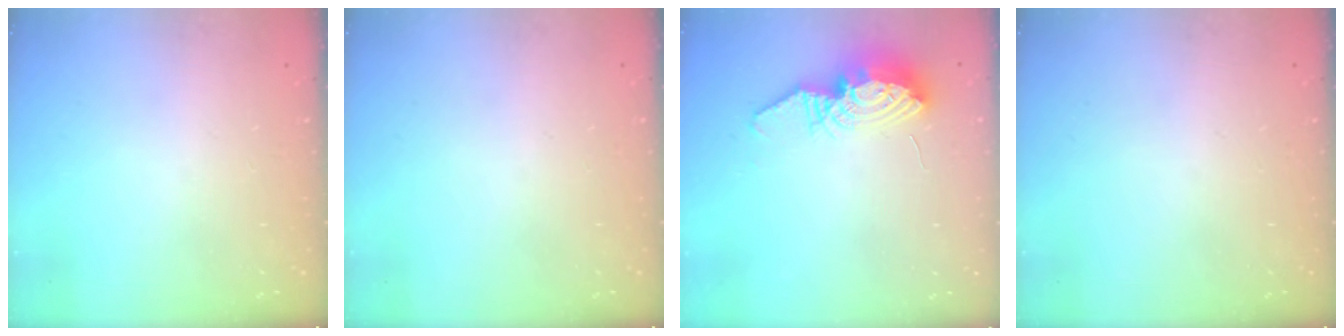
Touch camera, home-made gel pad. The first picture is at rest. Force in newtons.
{"total": 0.0}
{"total": 10.3, "press": 10.3, "slide": 0.9}
{"total": 0.0}